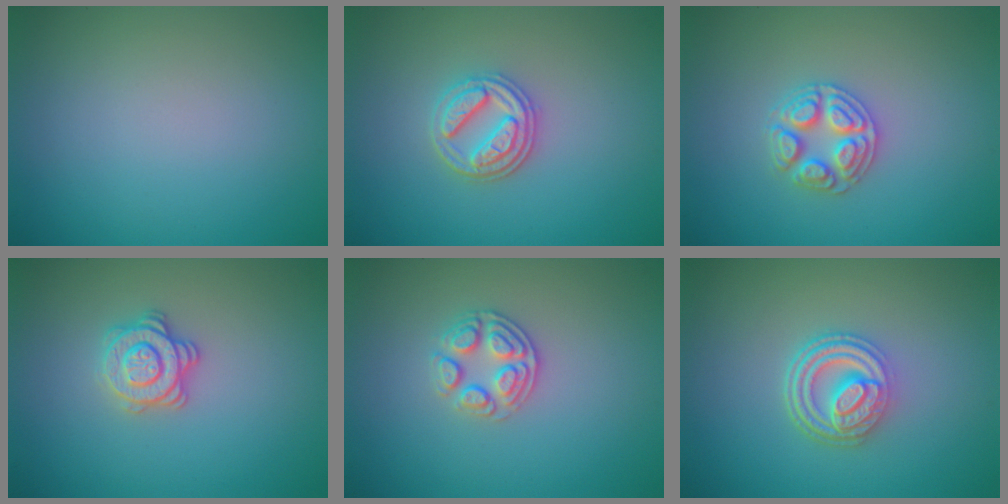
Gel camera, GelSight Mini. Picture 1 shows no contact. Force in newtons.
{"total": 3.4, "press": 3.0, "slide": 1.5}
{"total": 3.0, "press": 2.9, "slide": 0.4}
{"total": 2.8, "press": 2.6, "slide": 1.0}
{"total": 2.7, "press": 2.5, "slide": 0.9}
{"total": 4.8, "press": 3.6, "slide": 3.2}